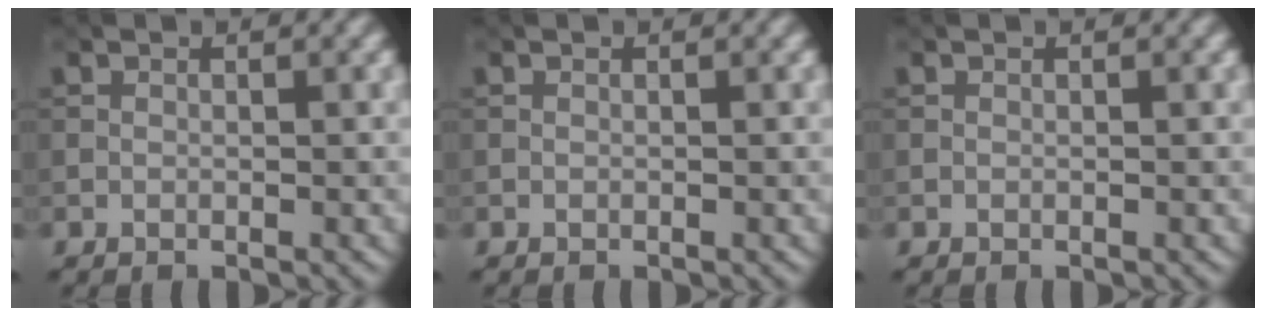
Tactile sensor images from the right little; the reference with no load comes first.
{"total": 0.0}
{"total": 0.0}